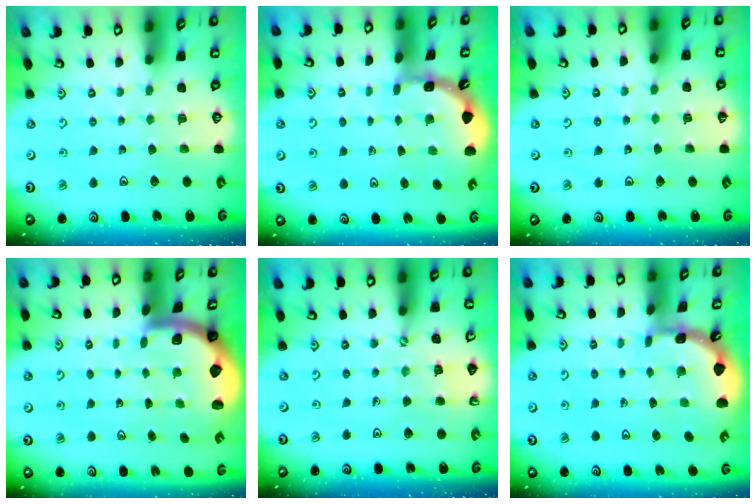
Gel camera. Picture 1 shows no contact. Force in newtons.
{"total": 1.6, "press": 1.6, "slide": 0.1}
{"total": 1.7, "press": 1.7, "slide": 0.1}
{"total": 1.9, "press": 1.8, "slide": 0.5}
{"total": 2.7, "press": 2.7, "slide": 0.4}
{"total": 1.7, "press": 1.6, "slide": 0.1}